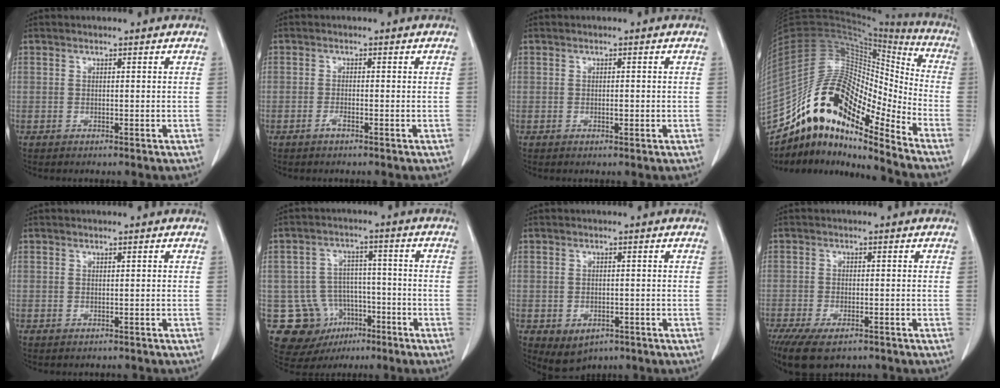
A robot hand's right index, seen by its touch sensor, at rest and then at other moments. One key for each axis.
{"total": 1.0, "fx": -0.7, "fy": 0.1, "fz": 0.8, "tx": -0.013, "ty": 0.002, "tz": -0.011}
{"total": 0.9, "fx": -0.1, "fy": 0.4, "fz": 0.9, "tx": -0.012, "ty": 0.001, "tz": 0.002}
{"total": 19.9, "fx": -14.9, "fy": 4.8, "fz": 12.3, "tx": -0.229, "ty": 0.047, "tz": -0.268}
{"total": 0.7, "fx": -0.6, "fy": 0.5, "fz": 0.0, "tx": 0.002, "ty": 0.003, "tz": -0.008}
{"total": 11.5, "fx": -5.3, "fy": 9.7, "fz": 3.1, "tx": -0.054, "ty": 0.036, "tz": -0.069}
{"total": 4.1, "fx": -2.0, "fy": 3.0, "fz": 1.9, "tx": -0.028, "ty": -0.003, "tz": -0.015}
{"total": 9.4, "fx": -6.8, "fy": 3.5, "fz": 5.5, "tx": -0.096, "ty": -0.016, "tz": -0.103}